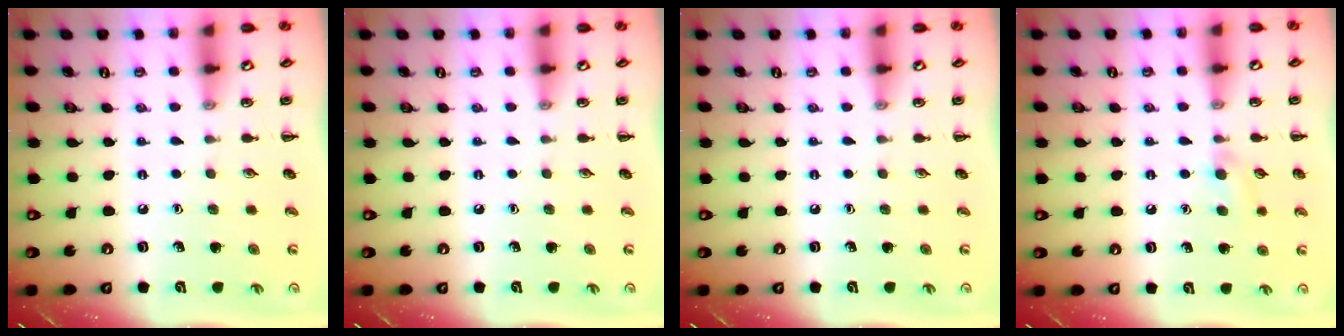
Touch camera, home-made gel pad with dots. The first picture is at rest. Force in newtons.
{"total": 0.0}
{"total": 0.0}
{"total": 6.0, "press": 5.8, "slide": 1.8}